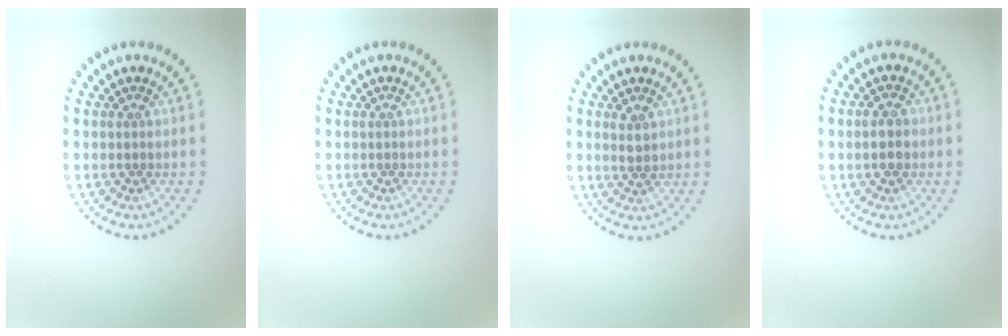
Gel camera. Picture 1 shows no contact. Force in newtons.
{"total": 0.0}
{"total": 1.5, "press": 1.4, "slide": 0.4}
{"total": 2.1, "press": 2.1, "slide": 0.2}